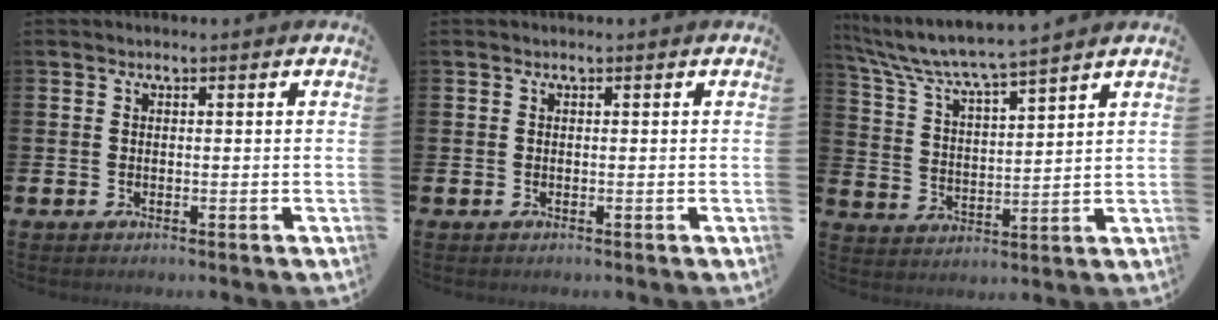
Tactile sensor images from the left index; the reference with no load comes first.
{"total": 0.0}
{"total": 6.7, "force": [6.3, 0.3, 2.3], "torque": [-0.071, -0.043, 0.105]}